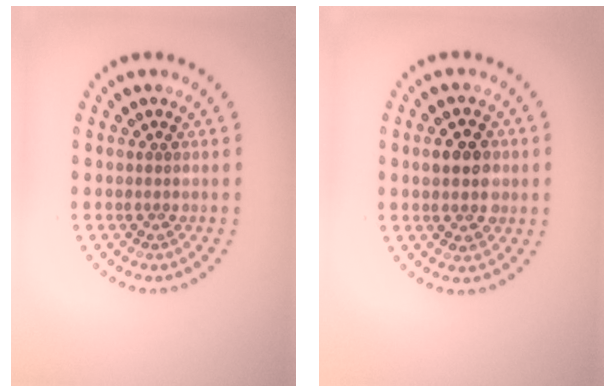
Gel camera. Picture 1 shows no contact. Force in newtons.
{"total": 3.9, "press": 3.8, "slide": 0.3}